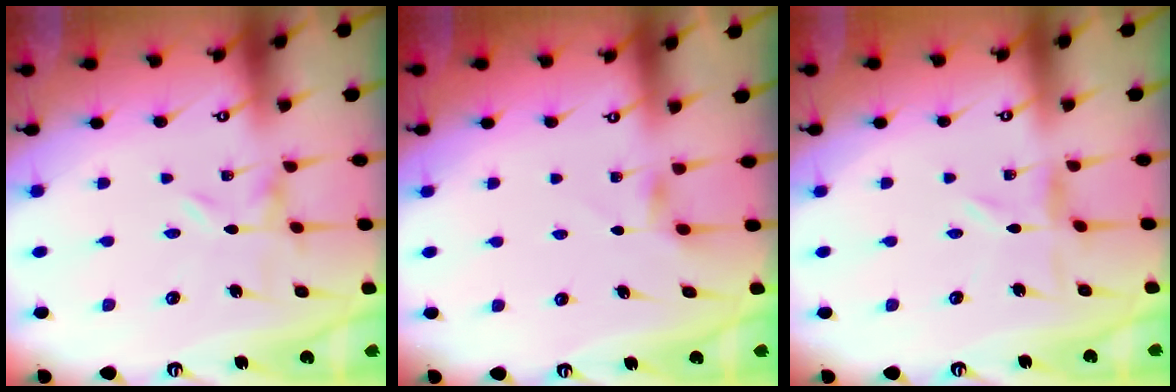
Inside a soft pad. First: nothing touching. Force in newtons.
{"total": 3.3, "press": 3.3, "slide": 0.5}
{"total": 0.0}